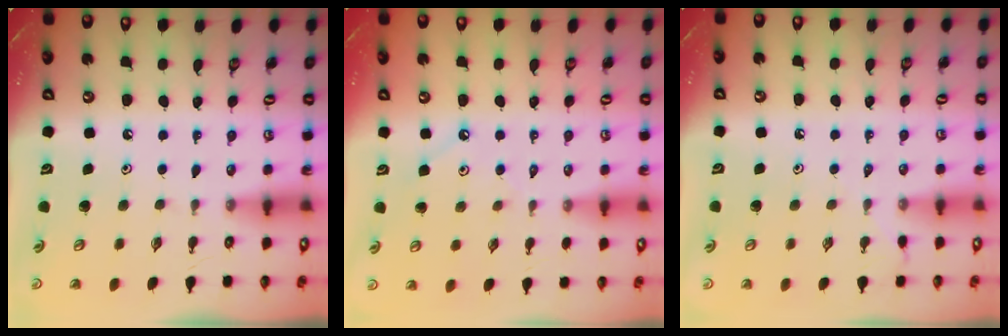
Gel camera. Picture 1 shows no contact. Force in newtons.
{"total": 2.6, "press": 2.6, "slide": 0.4}
{"total": 2.5, "press": 2.4, "slide": 0.6}